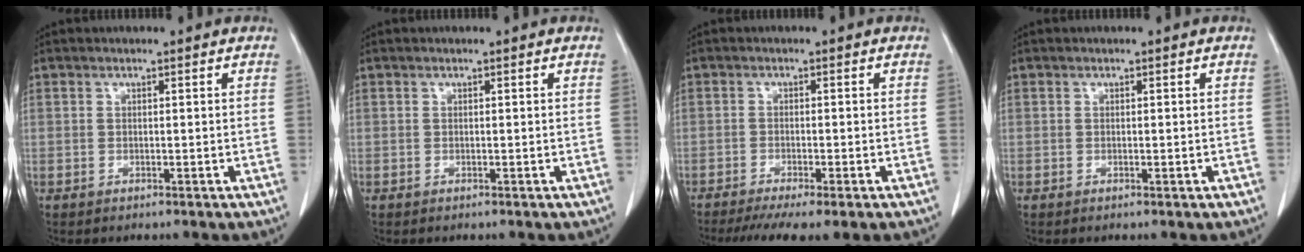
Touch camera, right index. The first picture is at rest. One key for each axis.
{"total": 0.0}
{"total": 8.2, "fx": -6.1, "fy": 0.8, "fz": 5.5, "tx": -0.077, "ty": -0.012, "tz": -0.094}
{"total": 0.7, "fx": -0.2, "fy": 0.1, "fz": 0.6, "tx": -0.011, "ty": -0.002, "tz": 0.002}